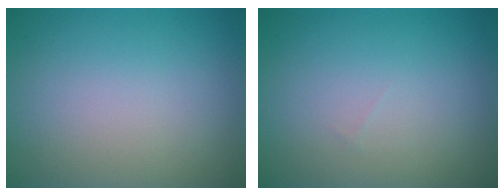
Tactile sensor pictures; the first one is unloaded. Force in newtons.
{"total": 0.0}